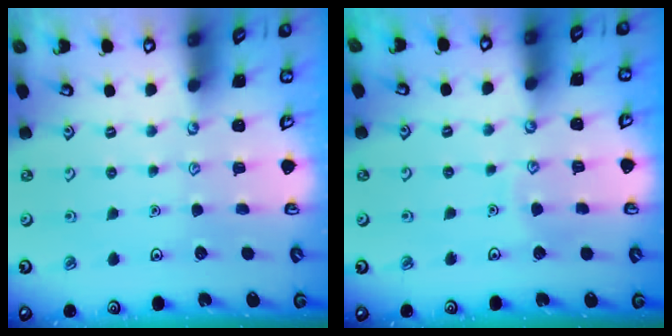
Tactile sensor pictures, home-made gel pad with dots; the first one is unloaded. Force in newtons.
{"total": 3.2, "press": 3.2, "slide": 0.3}